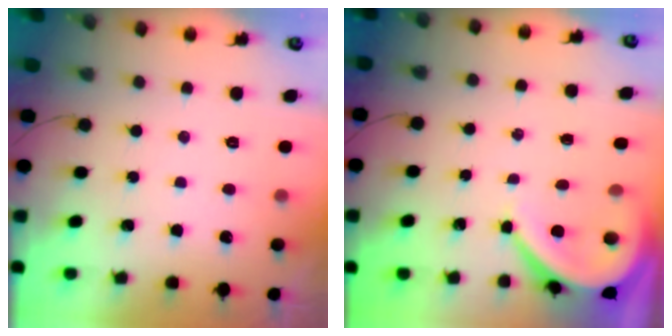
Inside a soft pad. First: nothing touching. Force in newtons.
{"total": 6.7, "press": 6.7, "slide": 0.7}